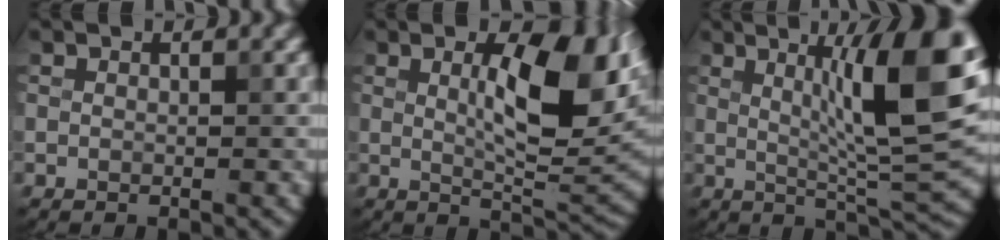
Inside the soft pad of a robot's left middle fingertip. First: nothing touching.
{"total": 9.2, "force": [1.9, 3.1, 8.4], "torque": [-0.127, 0.002, 0.038]}
{"total": 10.2, "force": [2.7, 1.4, 9.7], "torque": [-0.131, 0.007, 0.050]}